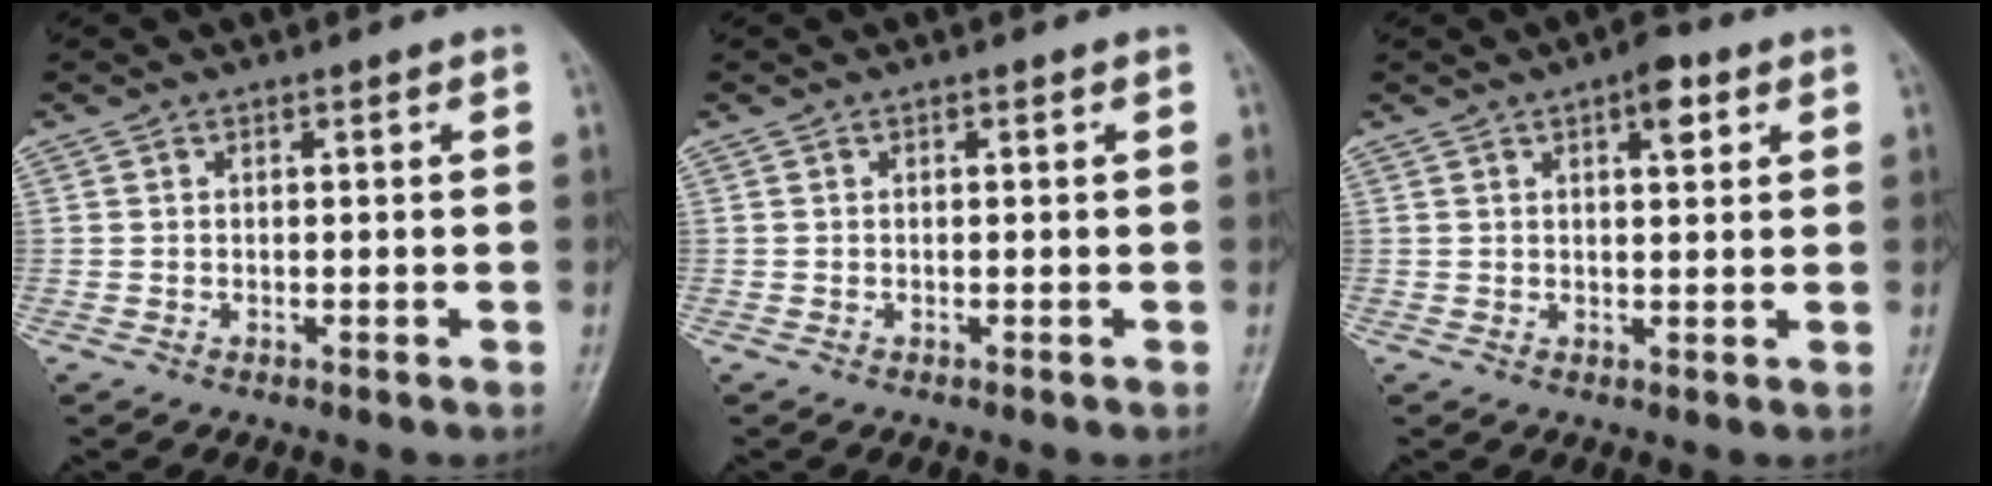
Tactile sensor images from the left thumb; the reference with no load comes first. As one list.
[{"total": 0.0}, {"total": 4.6, "force": [2.2, 1.8, 3.6], "torque": [-0.040, -0.005, 0.027]}]